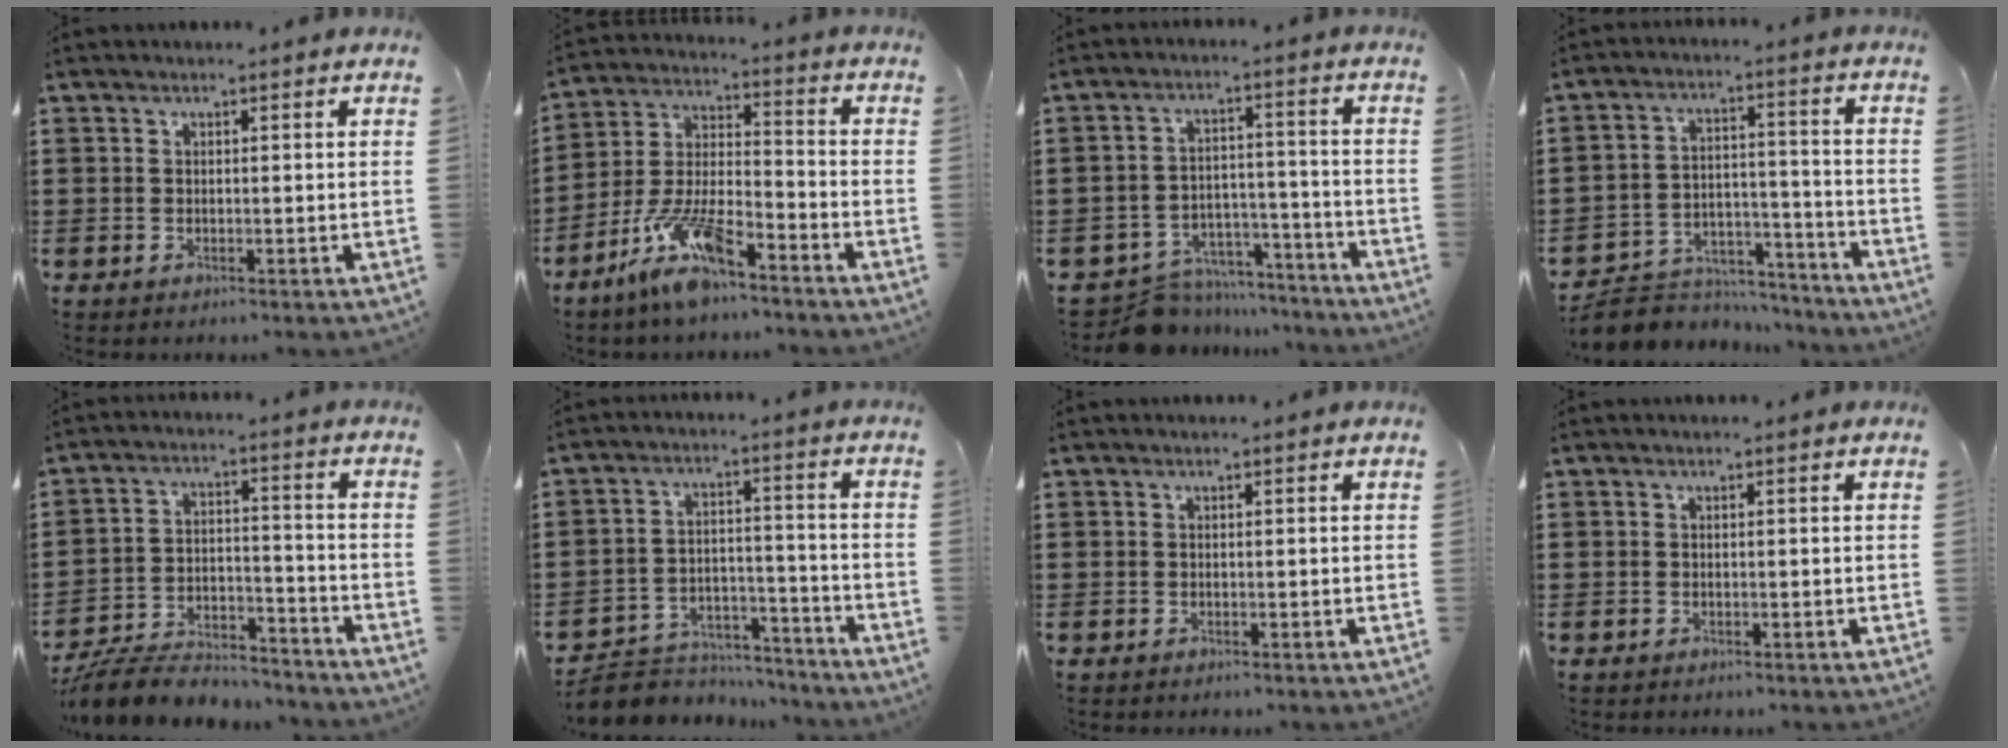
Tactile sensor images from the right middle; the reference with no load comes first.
{"total": 10.2, "force": [-7.7, 2.3, 6.2], "torque": [-0.146, 0.002, -0.153]}
{"total": 7.8, "force": [-7.5, 1.9, 0.9], "torque": [-0.019, 0.024, -0.147]}
{"total": 6.7, "force": [-6.3, 2.1, 0.9], "torque": [-0.016, 0.020, -0.123]}
{"total": 7.7, "force": [-7.3, 1.4, 1.8], "torque": [-0.040, 0.014, -0.142]}
{"total": 5.9, "force": [-5.6, 1.8, 0.5], "torque": [-0.013, 0.016, -0.113]}
{"total": 0.0}
{"total": 0.0}